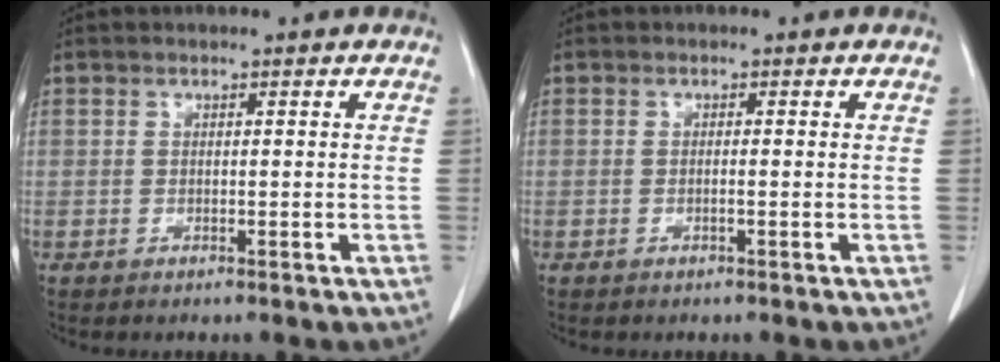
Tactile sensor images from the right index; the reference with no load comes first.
{"total": 0.6, "force": [-0.2, -0.1, 0.6], "torque": [-0.010, 0.001, -0.003]}